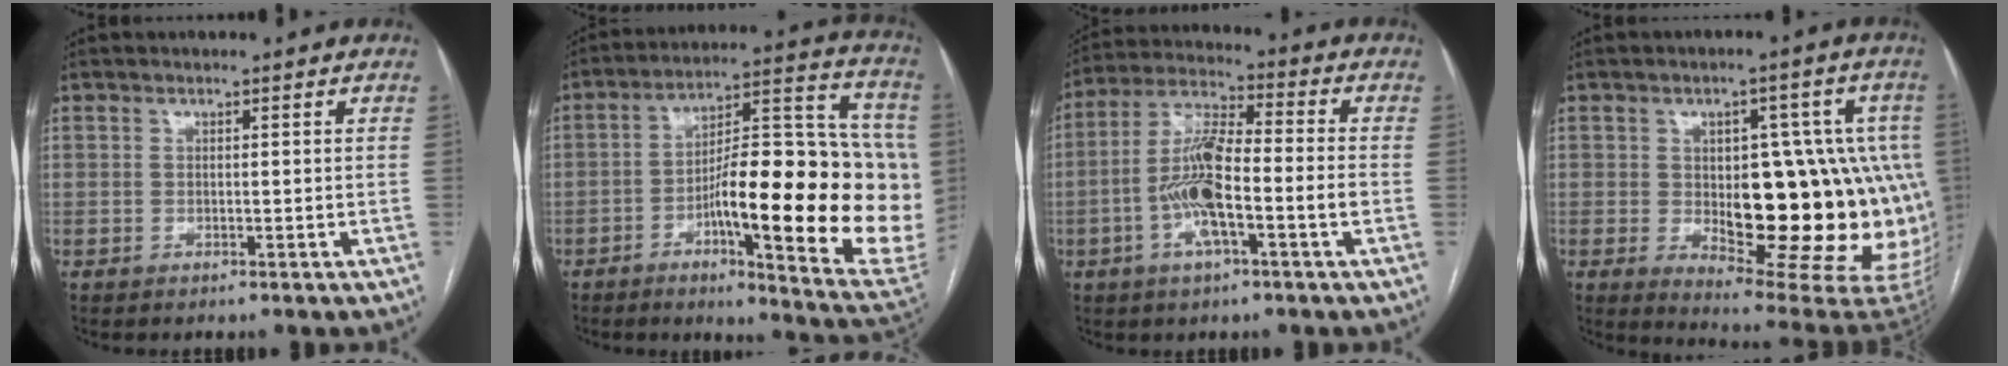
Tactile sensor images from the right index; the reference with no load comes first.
{"total": 26.0, "force": [-4.2, 5.2, 25.2], "torque": [-0.292, 0.021, -0.051]}
{"total": 11.5, "force": [-3.0, 2.1, 10.9], "torque": [-0.219, 0.015, -0.058]}
{"total": 21.6, "force": [-1.0, 8.1, 20.0], "torque": [-0.183, 0.025, 0.016]}